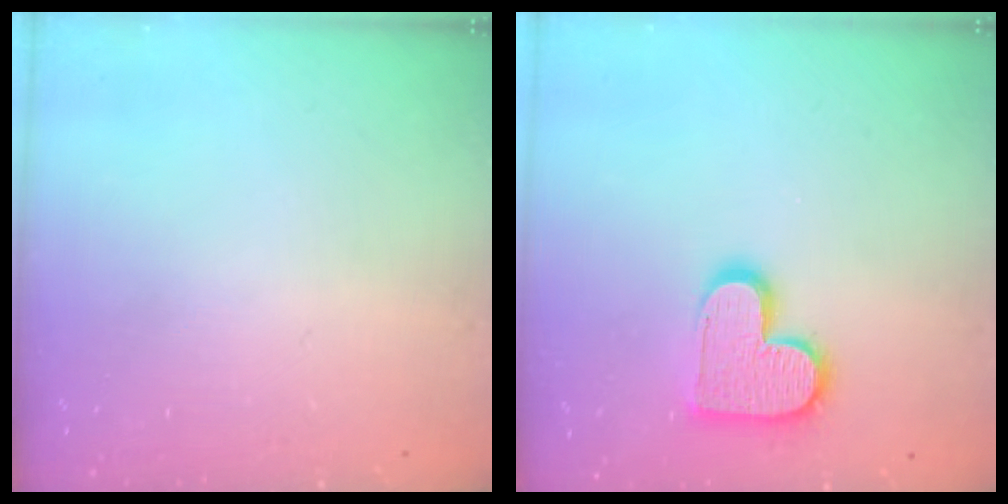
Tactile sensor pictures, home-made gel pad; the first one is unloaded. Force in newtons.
{"total": 13.5, "press": 13.5, "slide": 0.8}